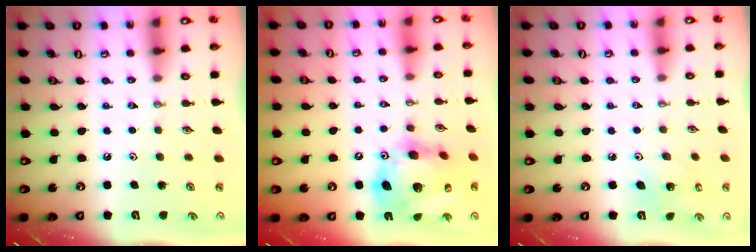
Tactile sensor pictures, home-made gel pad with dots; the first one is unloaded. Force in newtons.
{"total": 19.2, "press": 19.0, "slide": 2.3}
{"total": 4.4, "press": 4.4, "slide": 0.2}